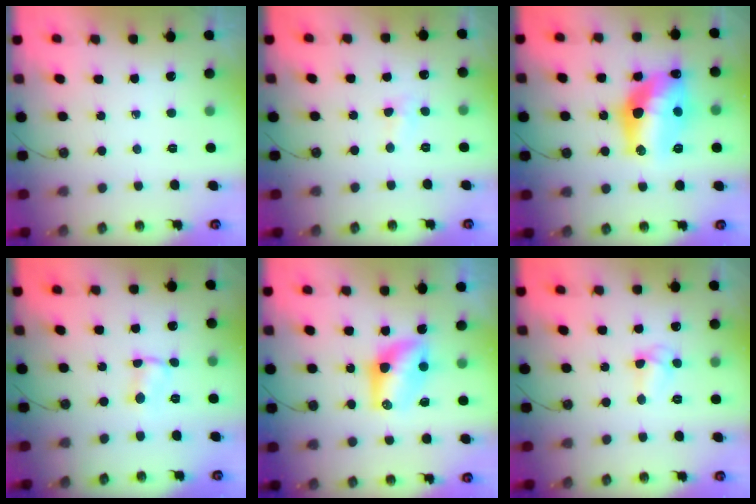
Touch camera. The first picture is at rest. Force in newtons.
{"total": 2.9, "press": 2.9, "slide": 0.4}
{"total": 17.0, "press": 17.0, "slide": 1.2}
{"total": 1.1, "press": 0.9, "slide": 0.7}
{"total": 9.7, "press": 8.8, "slide": 4.1}
{"total": 5.2, "press": 5.2, "slide": 0.5}